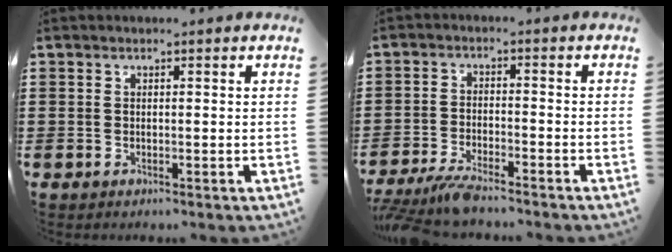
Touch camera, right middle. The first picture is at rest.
{"total": 4.7, "force": [-4.3, 0.2, 1.8], "torque": [-0.051, -0.015, -0.088]}